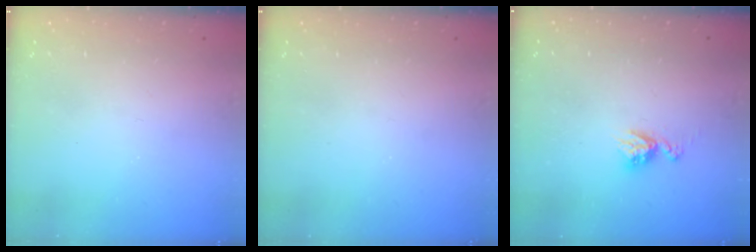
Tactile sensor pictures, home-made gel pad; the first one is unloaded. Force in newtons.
{"total": 0.0}
{"total": 5.0, "press": 4.9, "slide": 0.6}